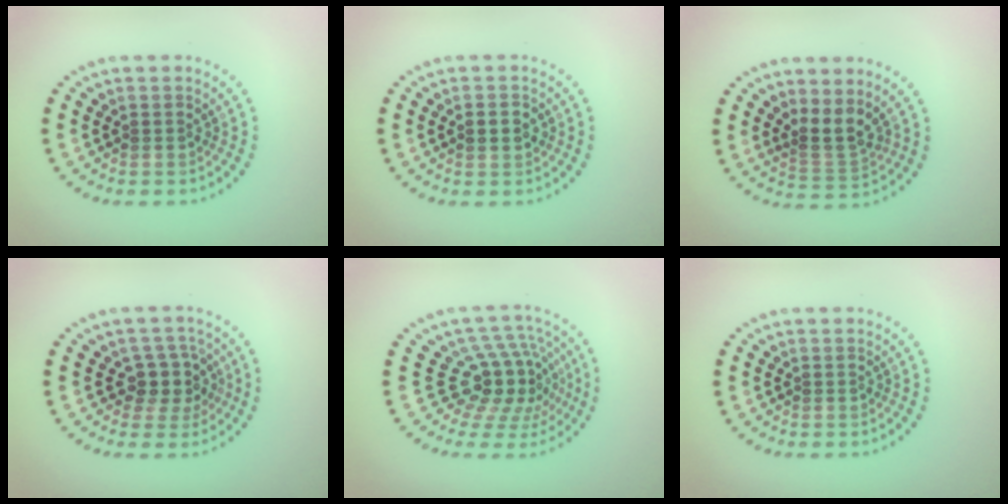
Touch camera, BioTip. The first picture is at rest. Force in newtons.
{"total": 2.2, "press": 2.2, "slide": 0.1}
{"total": 2.8, "press": 2.1, "slide": 1.9}
{"total": 2.9, "press": 2.4, "slide": 1.6}
{"total": 5.1, "press": 3.8, "slide": 3.5}
{"total": 0.0}